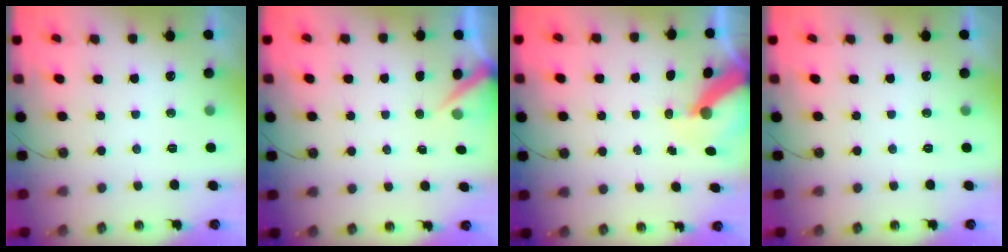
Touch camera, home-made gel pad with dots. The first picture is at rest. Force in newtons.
{"total": 3.1, "press": 3.0, "slide": 0.4}
{"total": 8.4, "press": 8.3, "slide": 1.0}
{"total": 0.0}